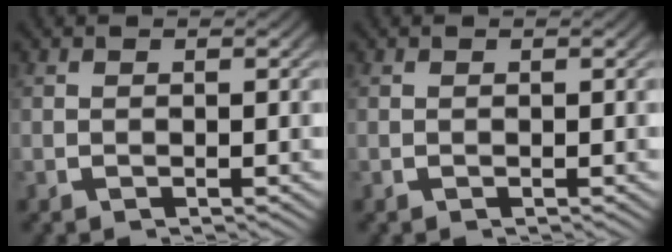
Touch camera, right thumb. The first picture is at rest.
{"total": 0.0}